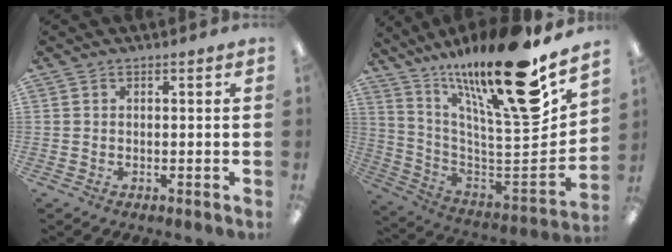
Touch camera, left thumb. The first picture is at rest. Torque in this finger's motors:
{"motor_torque": [3.00, 1.41, 2.10, -0.67, 0.55]}